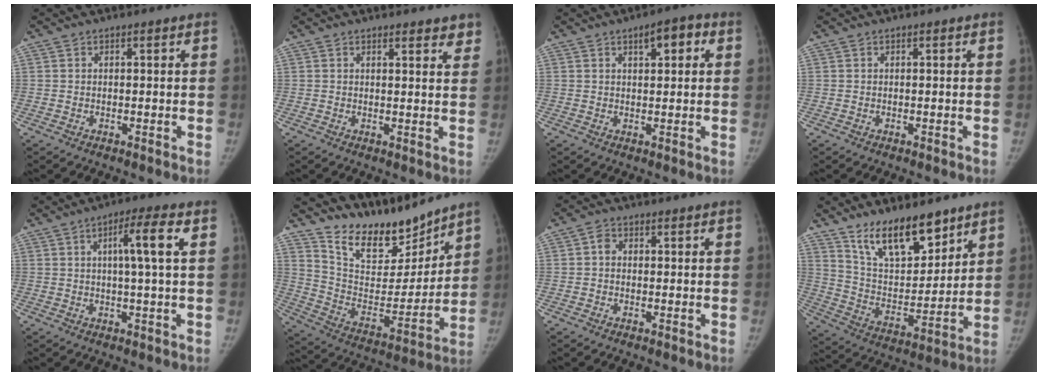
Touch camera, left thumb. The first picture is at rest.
{"total": 4.0, "force": [3.5, 1.3, 1.5], "torque": [0.005, -0.017, 0.035]}
{"total": 5.0, "force": [2.1, 2.1, 4.1], "torque": [-0.042, 0.002, 0.025]}
{"total": 0.0}
{"total": 6.8, "force": [1.6, 0.2, 6.6], "torque": [-0.118, 0.006, 0.024]}
{"total": 17.4, "force": [15.4, 6.0, 5.5], "torque": [-0.042, -0.106, 0.274]}
{"total": 1.8, "force": [0.1, 1.4, 1.0], "torque": [-0.011, 0.006, -0.003]}
{"total": 15.7, "force": [11.5, 6.6, 8.5], "torque": [-0.092, -0.076, 0.210]}